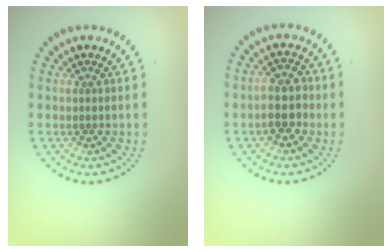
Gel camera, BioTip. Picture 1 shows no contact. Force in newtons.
{"total": 2.9, "press": 2.8, "slide": 0.9}